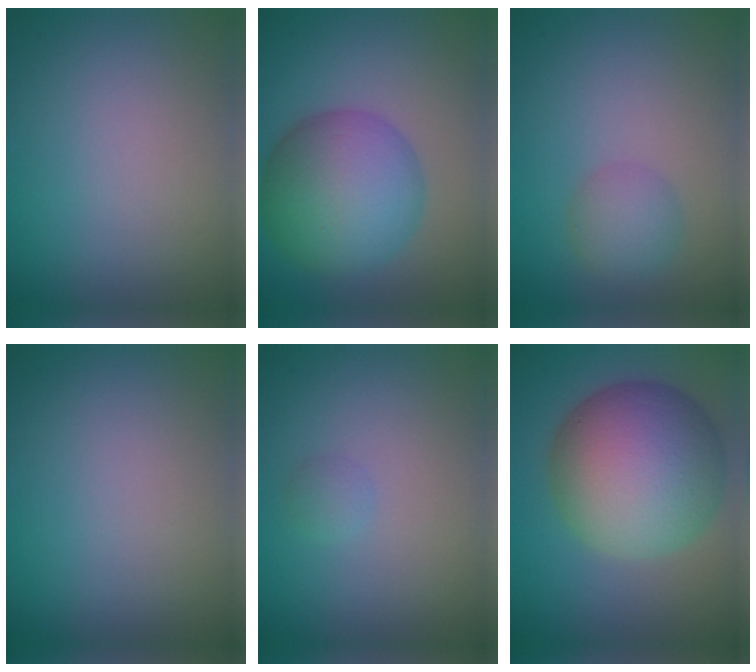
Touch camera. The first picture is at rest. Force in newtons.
{"total": 9.1, "press": 9.1, "slide": 0.2}
{"total": 2.4, "press": 2.4, "slide": 0.0}
{"total": 0.0}
{"total": 0.8, "press": 0.8, "slide": 0.1}
{"total": 12.6, "press": 12.5, "slide": 0.4}